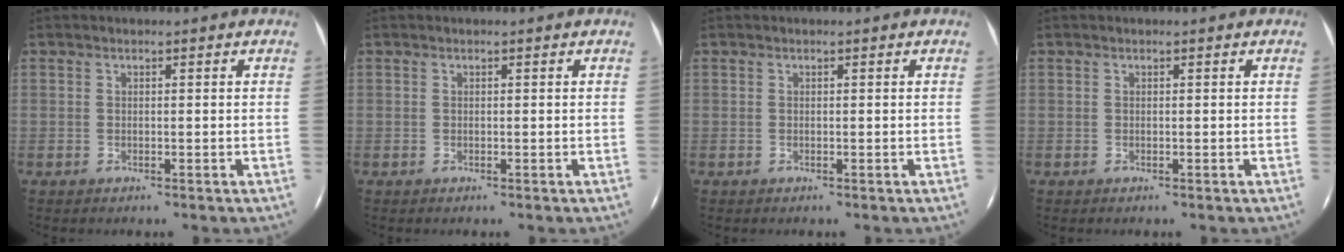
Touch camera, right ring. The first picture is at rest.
{"total": 0.0}
{"total": 0.0}
{"total": 0.0}